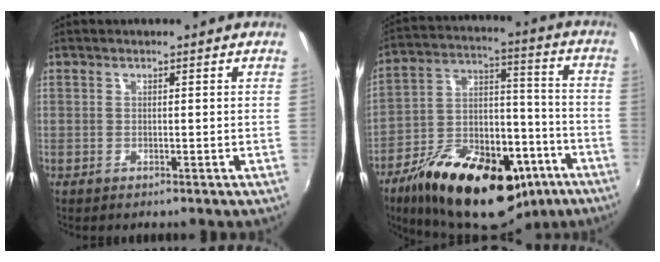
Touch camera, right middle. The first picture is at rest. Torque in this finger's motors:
{"motor_torque": [1.09, -1.04, 0.84, 0.21]}